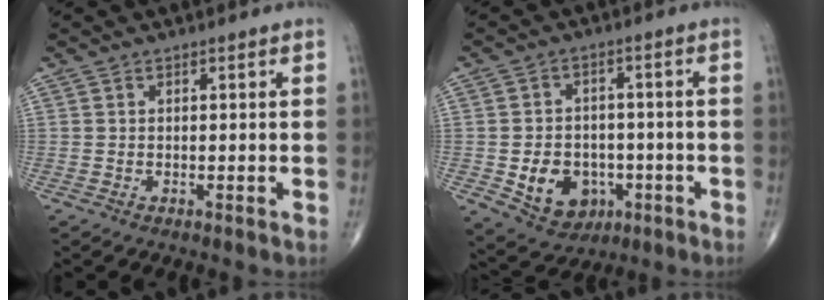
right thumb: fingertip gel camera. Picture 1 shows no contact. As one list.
[{"total": 10.1, "force": [-2.9, 8.0, 5.5], "torque": [-0.054, 0.016, -0.033]}]